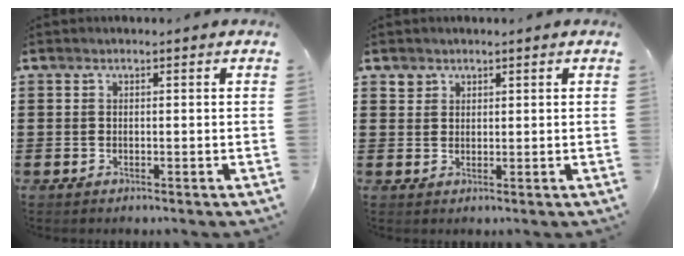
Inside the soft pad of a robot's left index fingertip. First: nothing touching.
{"total": 1.7, "force": [1.3, 1.1, -0.1], "torque": [-0.003, 0.003, 0.026]}